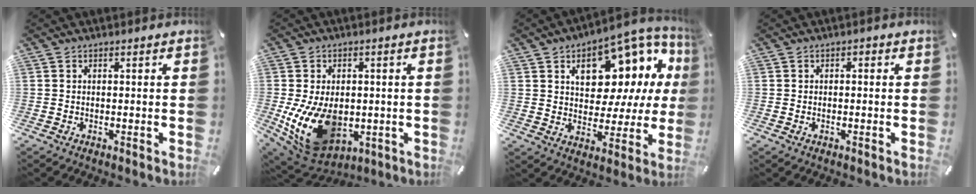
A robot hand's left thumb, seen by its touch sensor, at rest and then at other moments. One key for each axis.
{"total": 16.0, "fx": -2.6, "fy": 11.2, "fz": 11.1, "tx": -0.209, "ty": -0.001, "tz": -0.032}
{"total": 13.6, "fx": 6.9, "fy": 8.9, "fz": 7.6, "tx": -0.103, "ty": -0.053, "tz": 0.120}
{"total": 0.8, "fx": -0.3, "fy": 0.6, "fz": 0.5, "tx": -0.010, "ty": 0.001, "tz": -0.006}